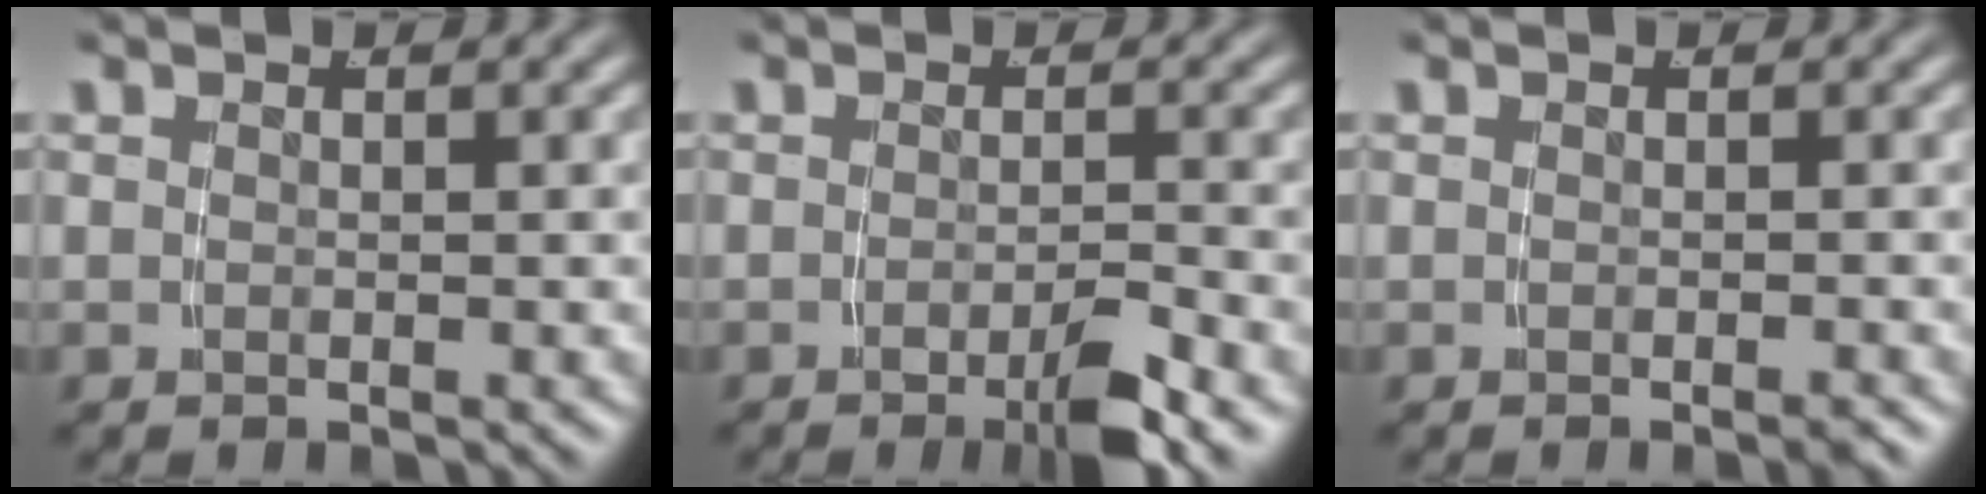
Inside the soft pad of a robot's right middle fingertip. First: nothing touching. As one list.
[{"total": 3.2, "force": [-2.1, 0.1, 2.5], "torque": [-0.032, 0.001, -0.039]}, {"total": 0.6, "force": [-0.4, 0.0, 0.4], "torque": [-0.003, 0.007, -0.012]}]